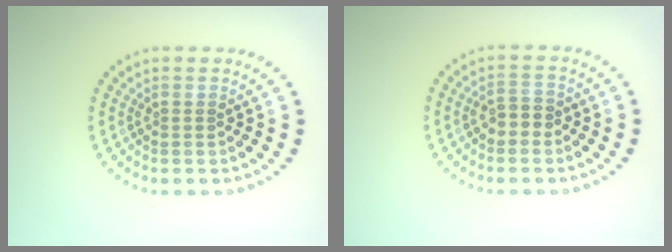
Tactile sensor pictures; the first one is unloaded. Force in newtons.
{"total": 1.7, "press": 1.5, "slide": 0.7}